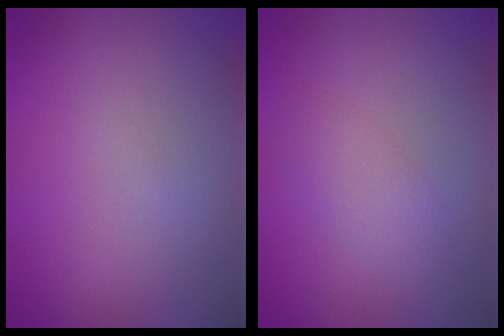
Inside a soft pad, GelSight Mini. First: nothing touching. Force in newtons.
{"total": 2.2, "press": 2.2, "slide": 0.1}